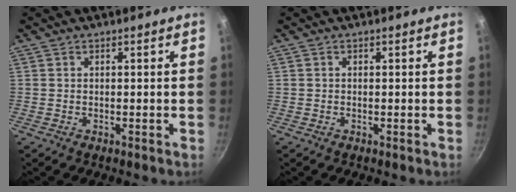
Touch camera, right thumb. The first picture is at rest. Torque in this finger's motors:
{"motor_torque": [-0.34, 0.02, -0.23, 0.13, -0.01]}